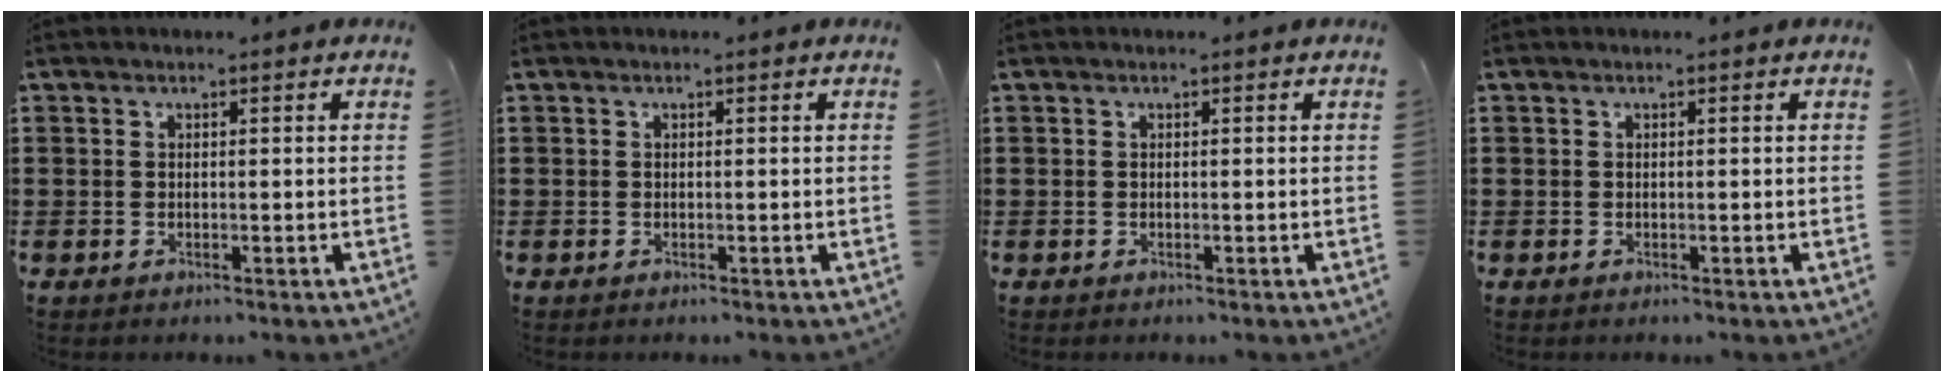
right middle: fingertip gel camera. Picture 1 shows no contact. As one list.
[{"total": 0.0}, {"total": 0.0}, {"total": 0.0}]